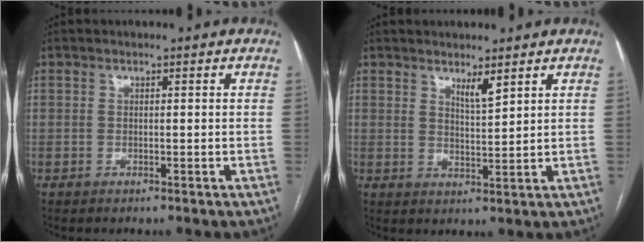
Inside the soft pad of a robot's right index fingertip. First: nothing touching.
{"total": 2.9, "force": [2.2, 0.2, 1.9], "torque": [-0.037, -0.013, 0.042]}